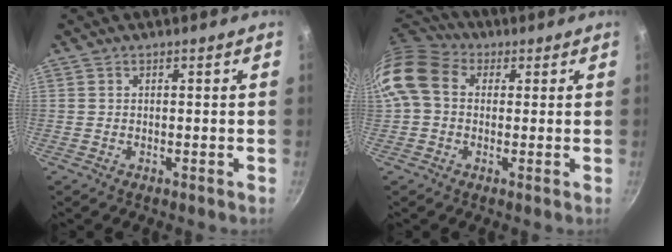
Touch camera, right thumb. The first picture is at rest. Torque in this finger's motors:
{"motor_torque": [0.19, 0.75, 0.88, -0.84, 0.15]}